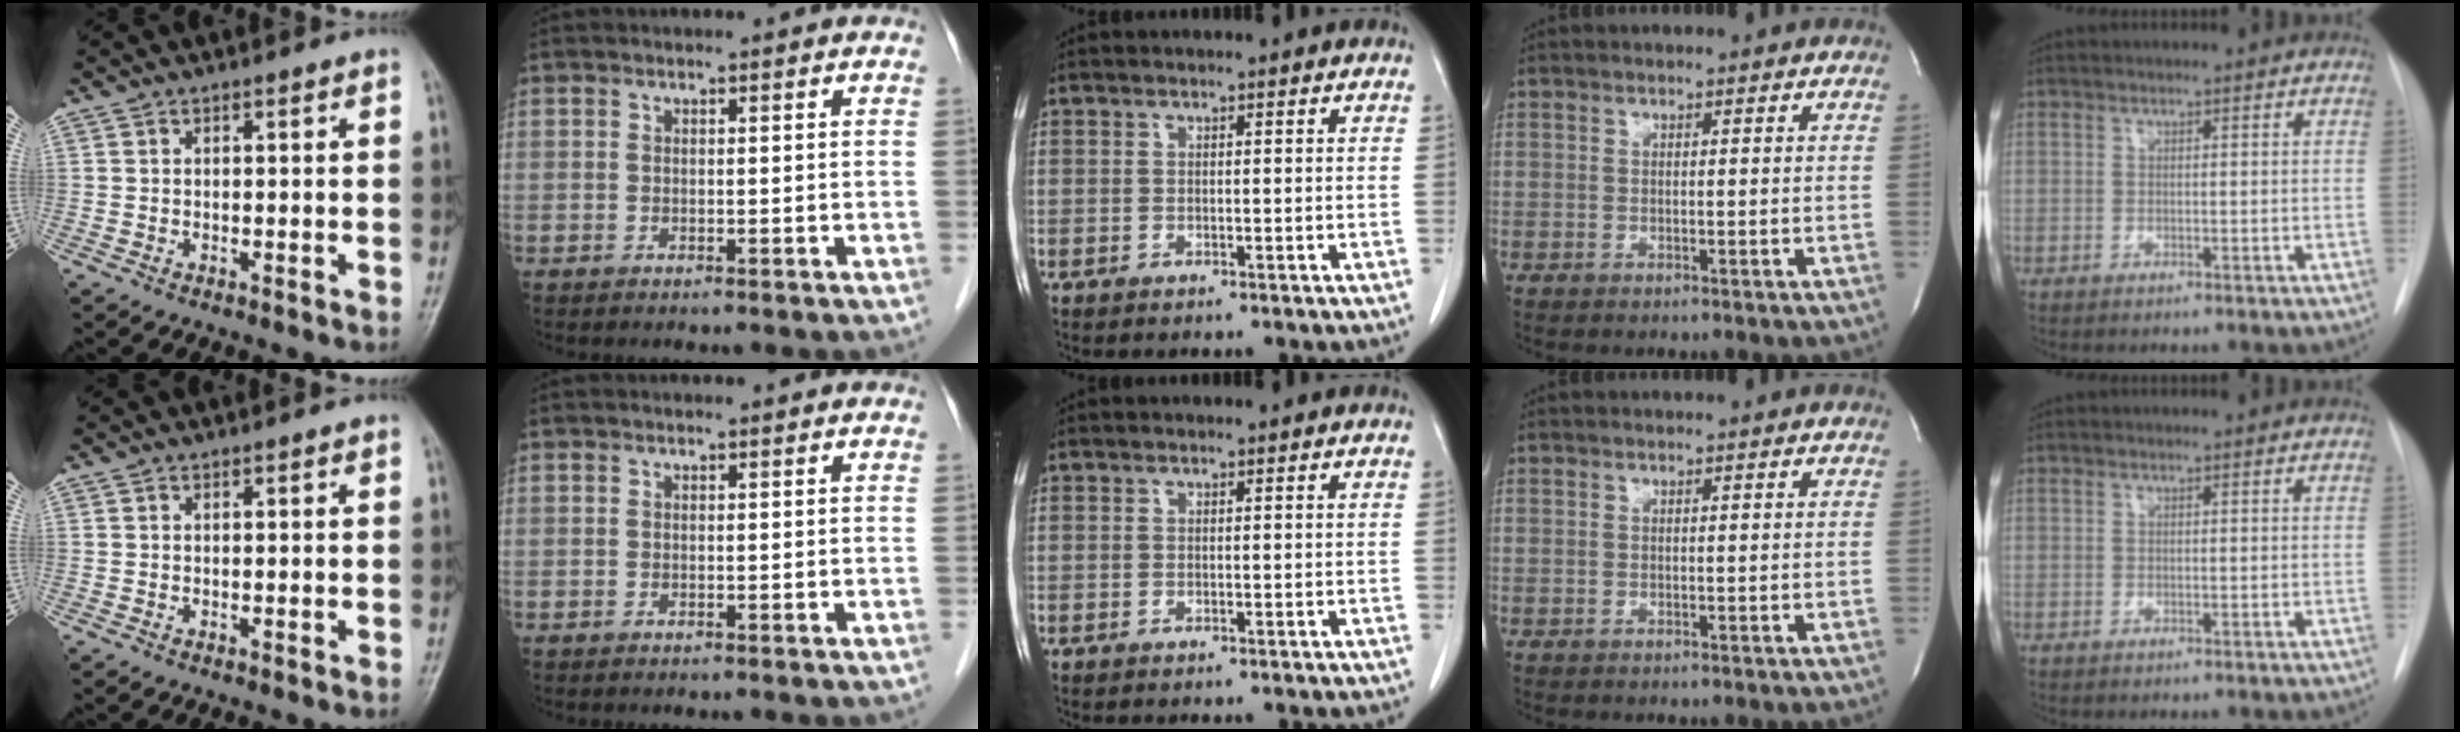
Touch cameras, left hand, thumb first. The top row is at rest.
{}